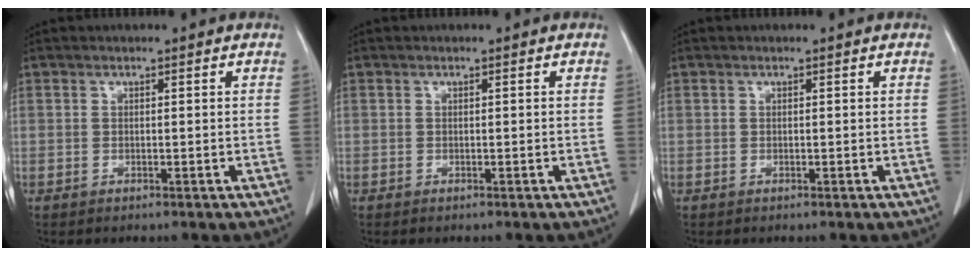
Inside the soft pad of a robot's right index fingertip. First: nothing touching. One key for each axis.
{"total": 0.0}
{"total": 0.0}